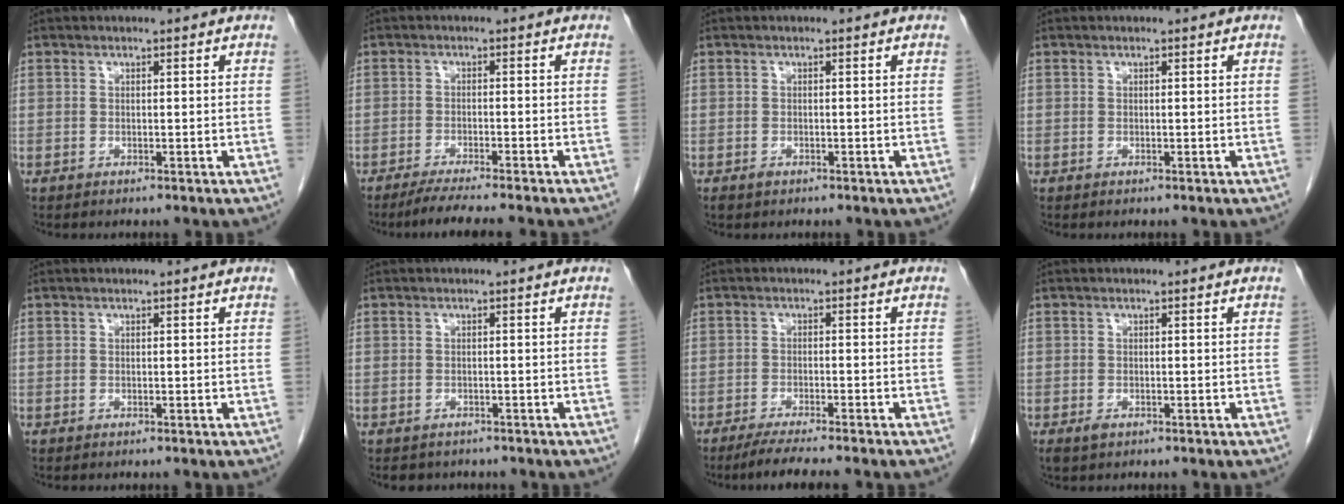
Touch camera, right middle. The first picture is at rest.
{"total": 6.4, "force": [-5.4, -0.9, 3.3], "torque": [-0.042, -0.017, -0.087]}
{"total": 0.7, "force": [-0.5, 0.4, 0.3], "torque": [-0.006, 0.000, -0.005]}
{"total": 0.0}
{"total": 0.0}
{"total": 2.9, "force": [-2.5, 1.5, 0.4], "torque": [-0.011, 0.001, -0.032]}
{"total": 6.2, "force": [-5.2, -0.7, 3.3], "torque": [-0.045, -0.016, -0.084]}
{"total": 1.3, "force": [-0.7, 0.7, 0.8], "torque": [-0.015, 0.000, -0.006]}